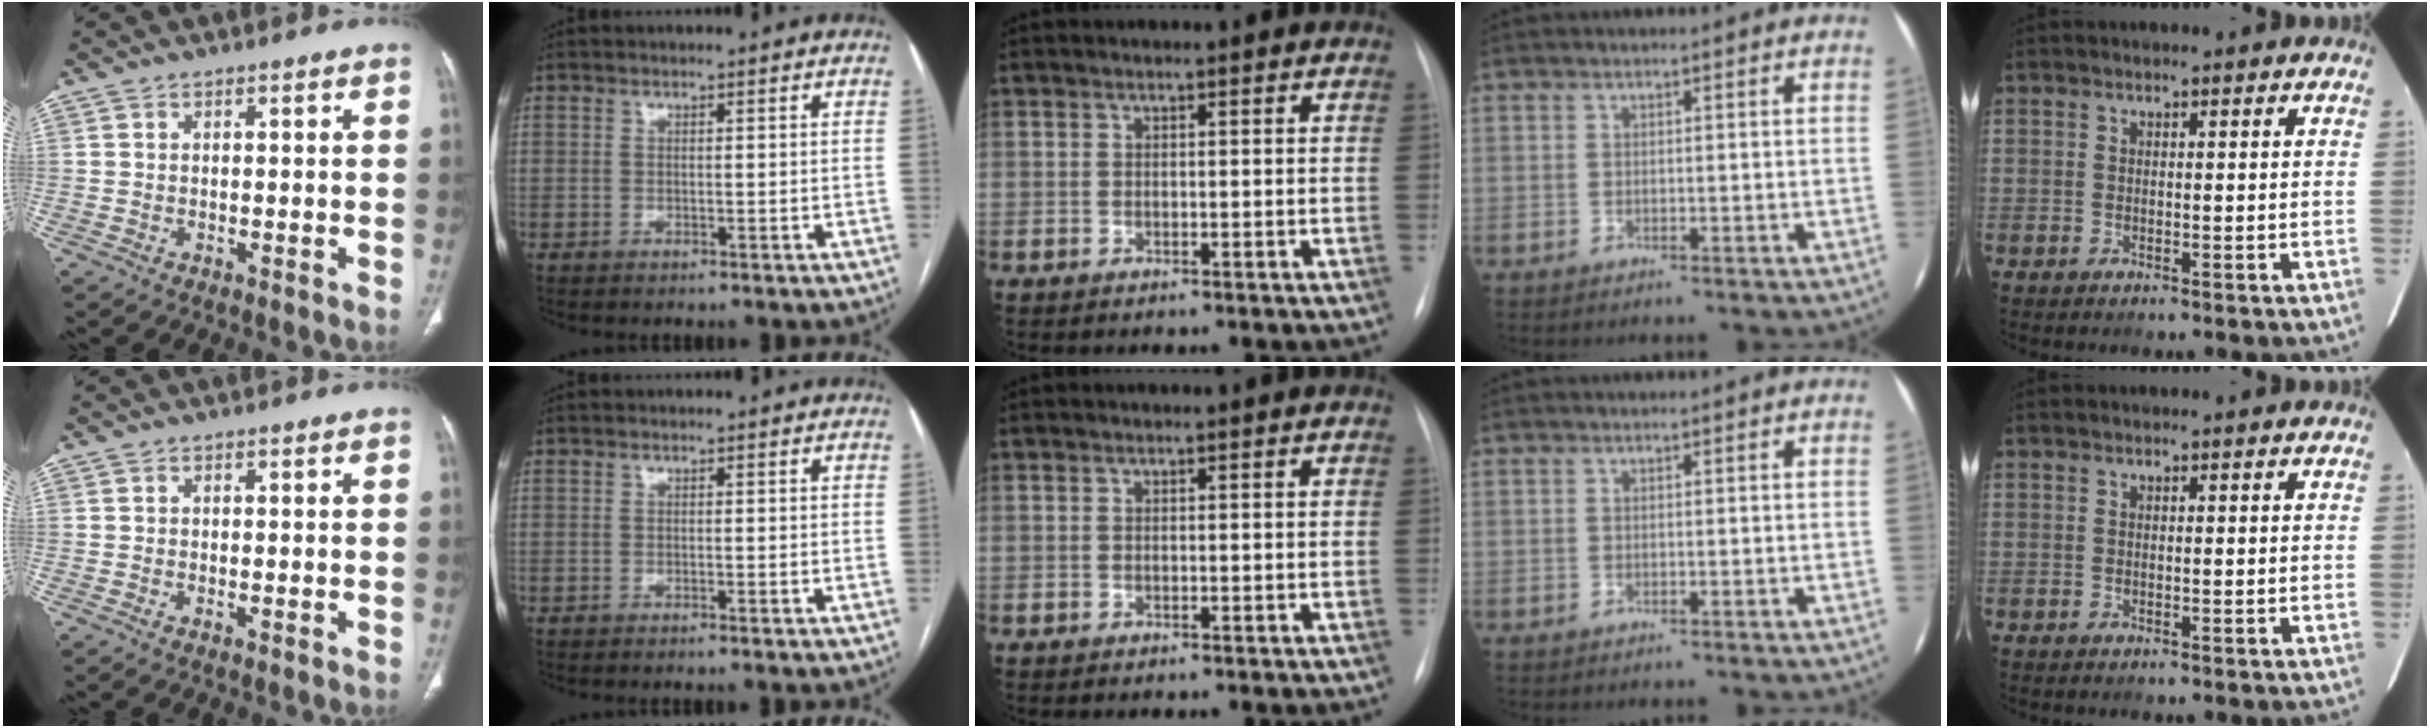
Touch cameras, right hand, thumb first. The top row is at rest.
{"thumb": {"total": 0.6, "force": [-0.1, 0.2, 0.5], "torque": [-0.013, -0.003, -0.004]}, "index": {"total": 0.8, "force": [-0.6, -0.3, 0.4], "torque": [-0.004, 0.002, -0.012]}}